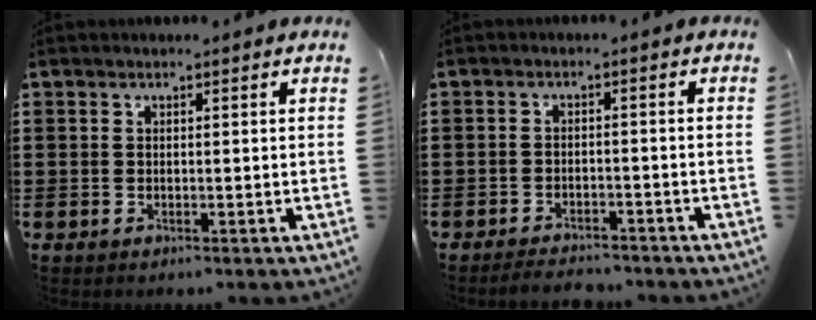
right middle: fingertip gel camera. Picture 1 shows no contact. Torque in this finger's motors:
{"motor_torque": [0.24, -0.18, 0.02, 0.02]}